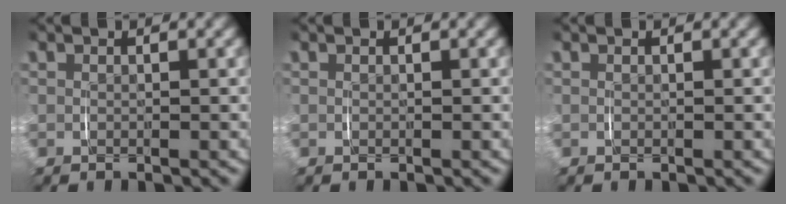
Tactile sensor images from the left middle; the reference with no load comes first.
{"total": 0.0}
{"total": 0.0}